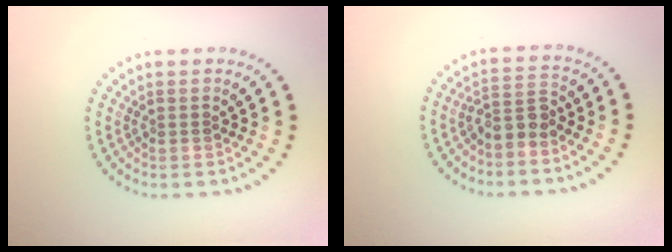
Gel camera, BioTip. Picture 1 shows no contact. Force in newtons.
{"total": 2.3, "press": 1.9, "slide": 1.3}